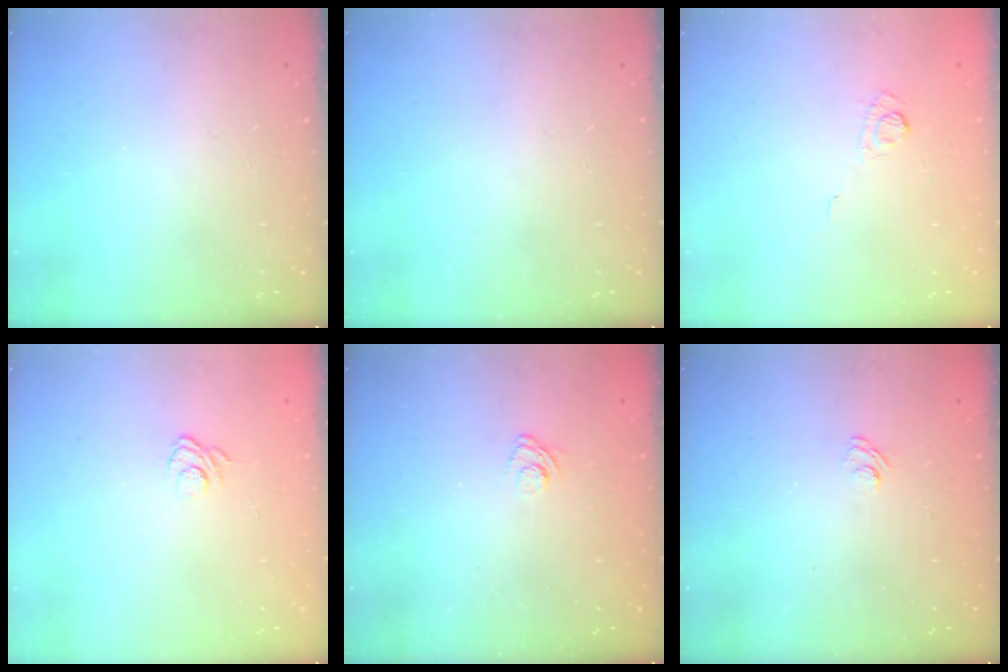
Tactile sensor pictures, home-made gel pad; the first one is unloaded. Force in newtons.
{"total": 0.0}
{"total": 3.1, "press": 2.7, "slide": 1.4}
{"total": 2.8, "press": 2.5, "slide": 1.4}
{"total": 3.0, "press": 2.6, "slide": 1.4}
{"total": 2.0, "press": 1.5, "slide": 1.3}